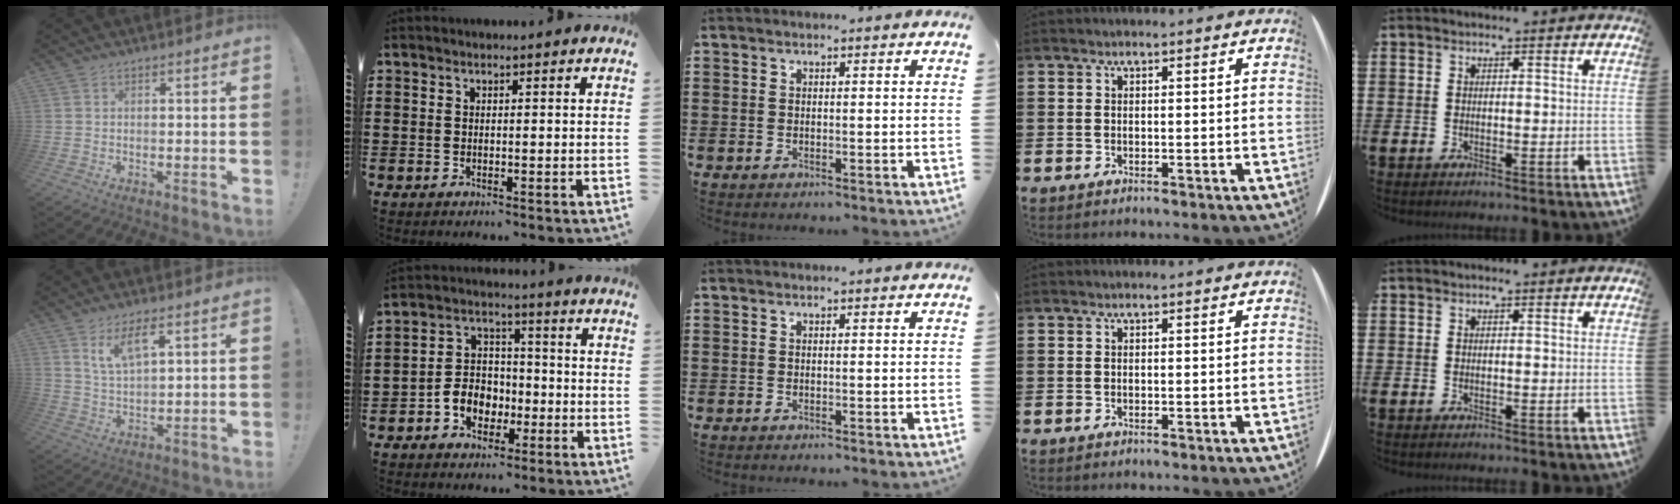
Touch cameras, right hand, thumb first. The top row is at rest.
{"thumb": {"total": 7.5, "force": [4.6, 2.1, 5.5], "torque": [-0.104, -0.016, 0.080]}, "index": {"total": 5.8, "force": [-2.5, 4.8, 2.0], "torque": [-0.053, 0.014, -0.049]}}